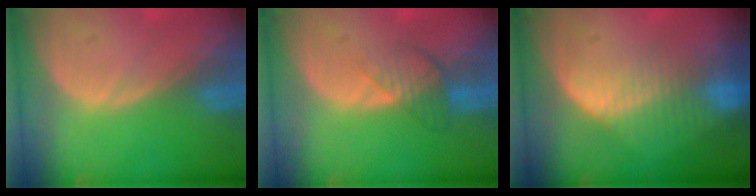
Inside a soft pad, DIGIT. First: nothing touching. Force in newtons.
{"total": 4.4, "press": 3.8, "slide": 2.3}
{"total": 8.4, "press": 7.2, "slide": 4.4}